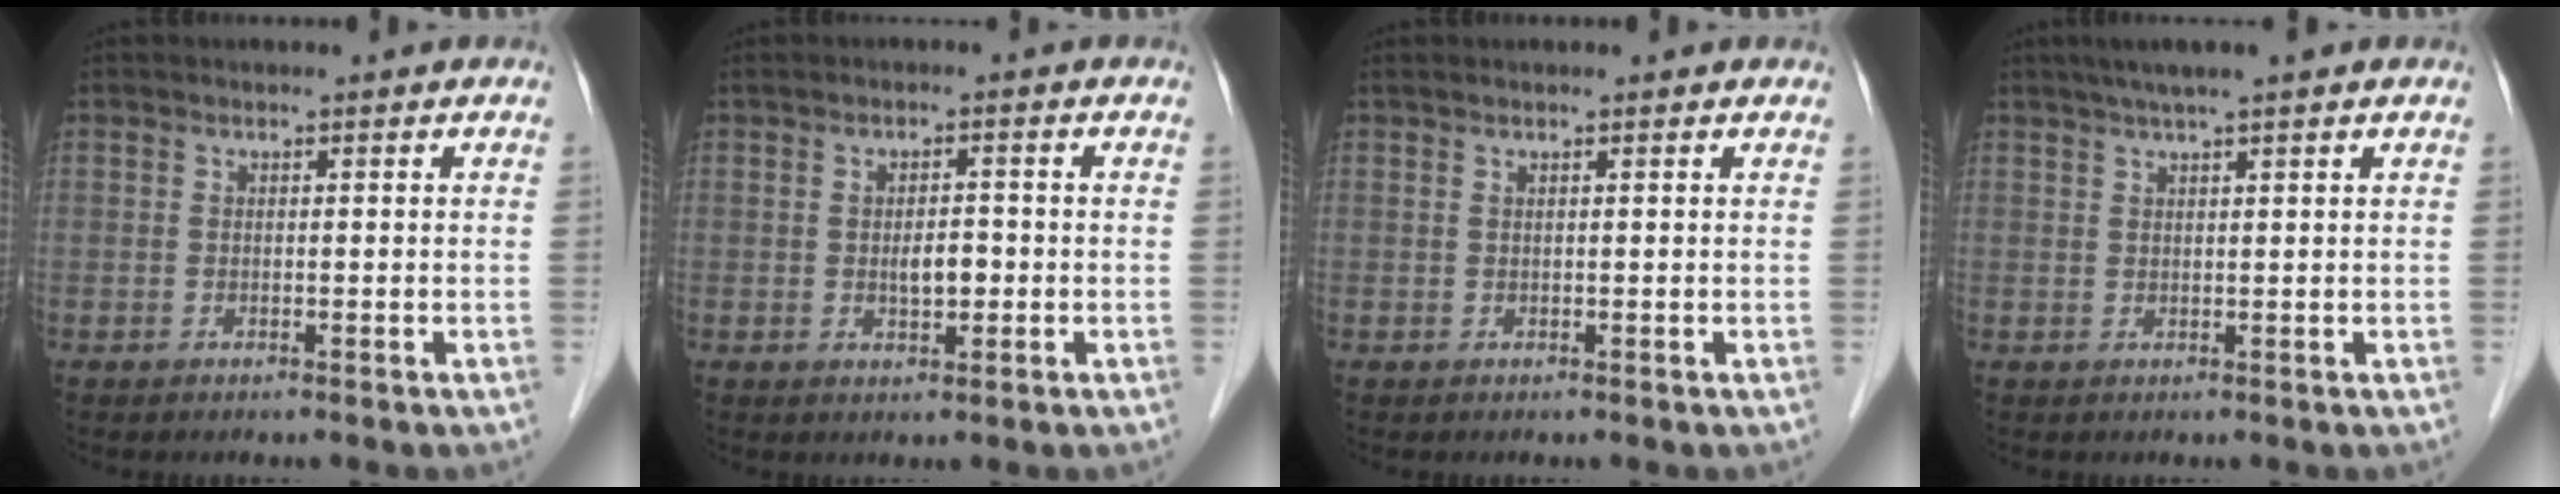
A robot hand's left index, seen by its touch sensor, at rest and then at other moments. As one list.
[{"total": 3.1, "force": [-0.4, 1.2, 2.8], "torque": [-0.049, 0.001, -0.004]}, {"total": 1.1, "force": [0.9, 0.0, 0.7], "torque": [-0.018, 0.020, 0.017]}, {"total": 5.4, "force": [4.0, -0.1, 3.7], "torque": [-0.062, 0.029, 0.067]}]